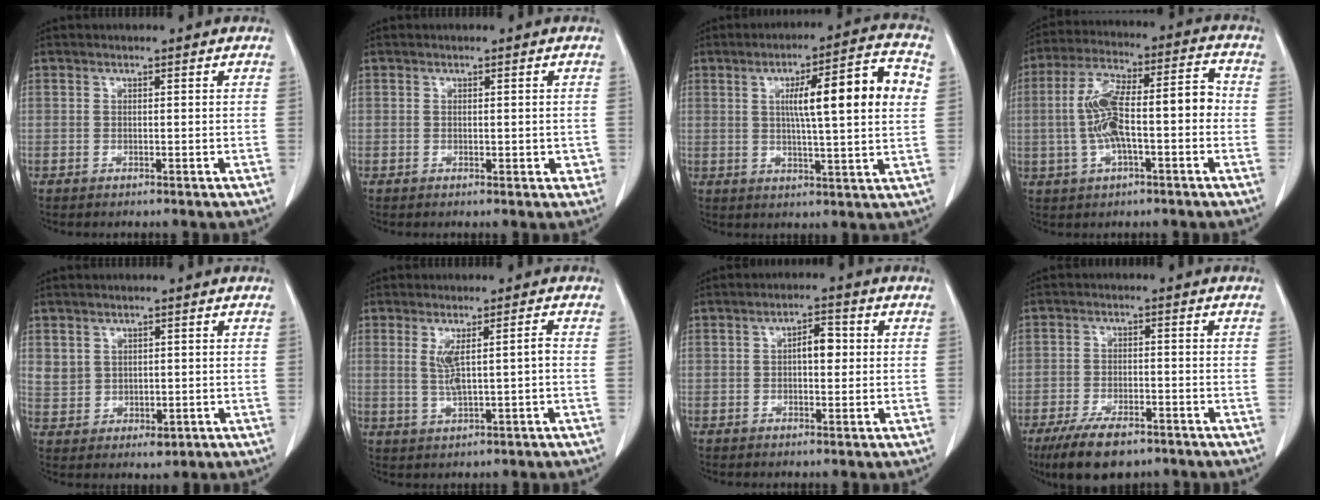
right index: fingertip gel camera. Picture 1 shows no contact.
{"total": 1.9, "force": [-0.3, 1.1, 1.6], "torque": [-0.017, -0.001, -0.001]}
{"total": 13.6, "force": [2.9, 0.9, 13.3], "torque": [-0.195, 0.019, 0.041]}
{"total": 13.1, "force": [-1.6, 3.6, 12.5], "torque": [-0.230, 0.038, -0.024]}
{"total": 4.8, "force": [0.9, 4.2, 2.1], "torque": [-0.040, 0.000, 0.033]}
{"total": 4.7, "force": [0.3, 0.4, 4.7], "torque": [-0.086, 0.003, 0.013]}
{"total": 3.7, "force": [0.3, 1.6, 3.3], "torque": [-0.053, 0.010, 0.004]}
{"total": 8.5, "force": [-6.0, 3.2, 5.0], "torque": [-0.090, -0.010, -0.102]}